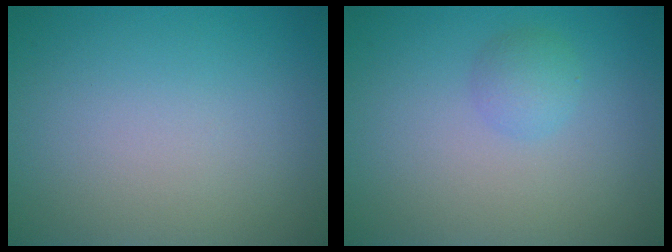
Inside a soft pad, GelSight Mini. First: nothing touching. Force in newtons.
{"total": 1.6, "press": 1.6, "slide": 0.0}